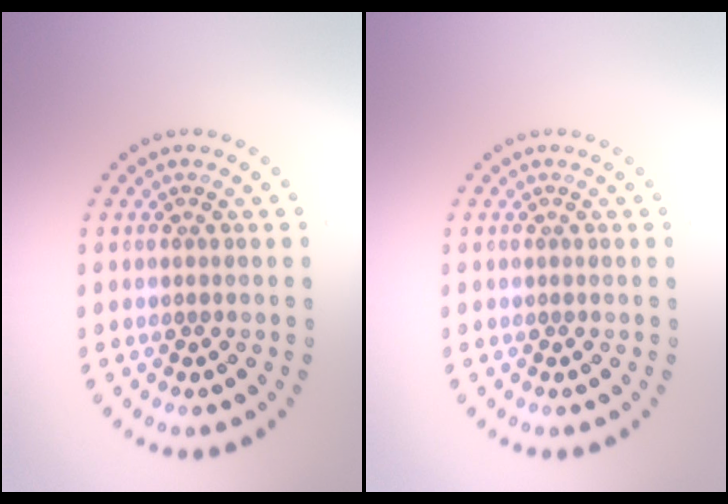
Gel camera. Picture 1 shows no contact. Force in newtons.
{"total": 0.0}